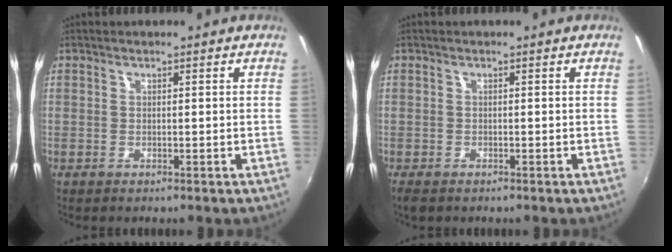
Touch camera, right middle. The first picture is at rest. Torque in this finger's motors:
{"motor_torque": [0.14, -0.11, 0.03, 0.02]}